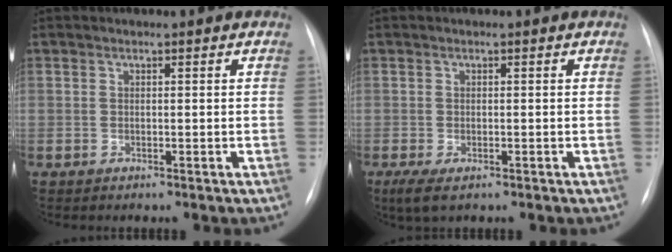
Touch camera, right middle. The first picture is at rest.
{"total": 3.6, "force": [-1.9, 1.6, 2.6], "torque": [-0.050, -0.009, -0.026]}